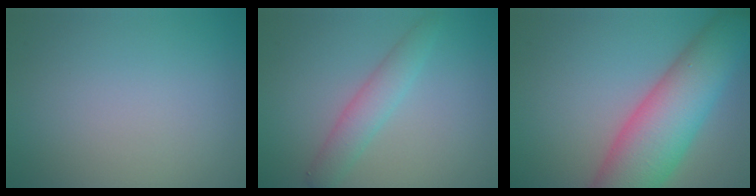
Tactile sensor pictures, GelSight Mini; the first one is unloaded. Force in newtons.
{"total": 2.8, "press": 2.8, "slide": 0.1}
{"total": 10.3, "press": 10.3, "slide": 0.6}